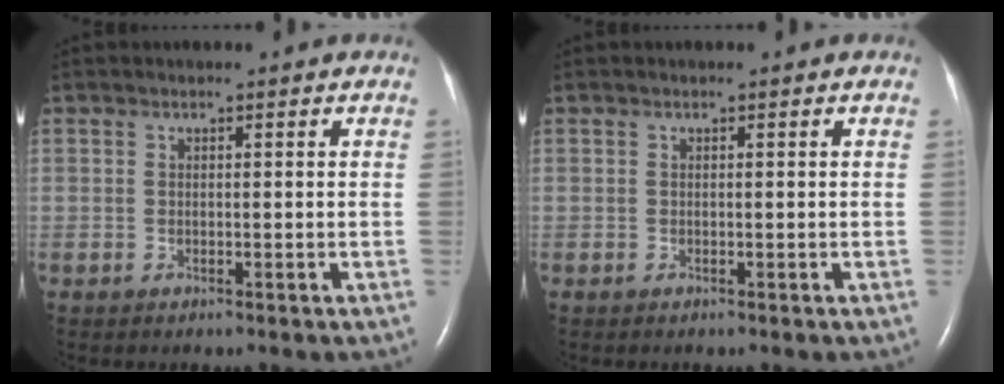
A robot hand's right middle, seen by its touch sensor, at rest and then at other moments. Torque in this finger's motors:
{"motor_torque": [-0.05, 0.09, 0.00, 0.01]}